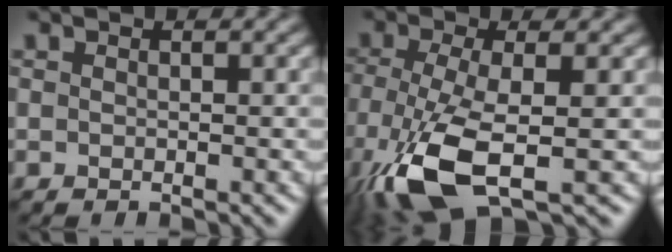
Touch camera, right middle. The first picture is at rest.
{"total": 8.7, "force": [-3.9, 2.8, 7.2], "torque": [-0.172, -0.017, -0.079]}